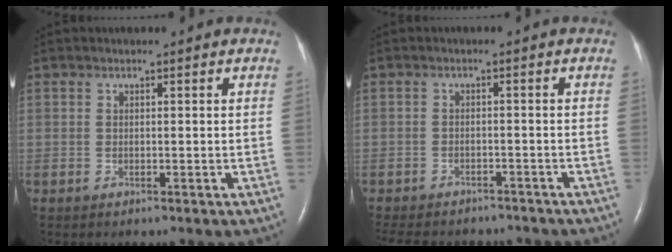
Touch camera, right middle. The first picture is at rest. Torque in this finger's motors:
{"motor_torque": [0.26, -0.36, 0.10, 0.07]}